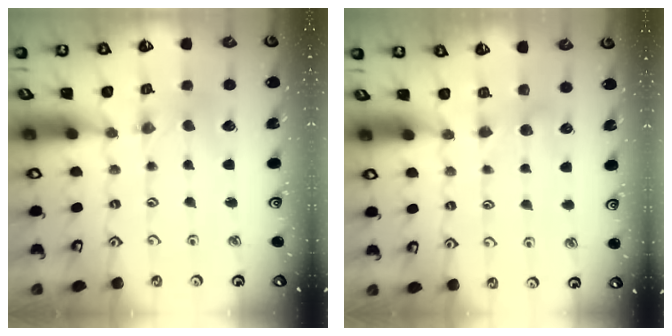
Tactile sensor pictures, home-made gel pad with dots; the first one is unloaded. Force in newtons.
{"total": 4.7, "press": 4.6, "slide": 0.7}